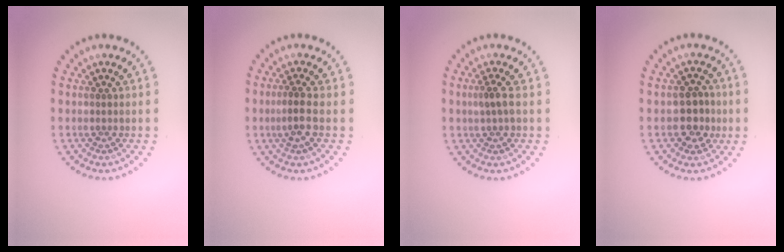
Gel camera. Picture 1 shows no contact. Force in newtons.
{"total": 1.8, "press": 1.5, "slide": 1.0}
{"total": 1.4, "press": 1.2, "slide": 0.7}
{"total": 2.7, "press": 2.6, "slide": 0.6}